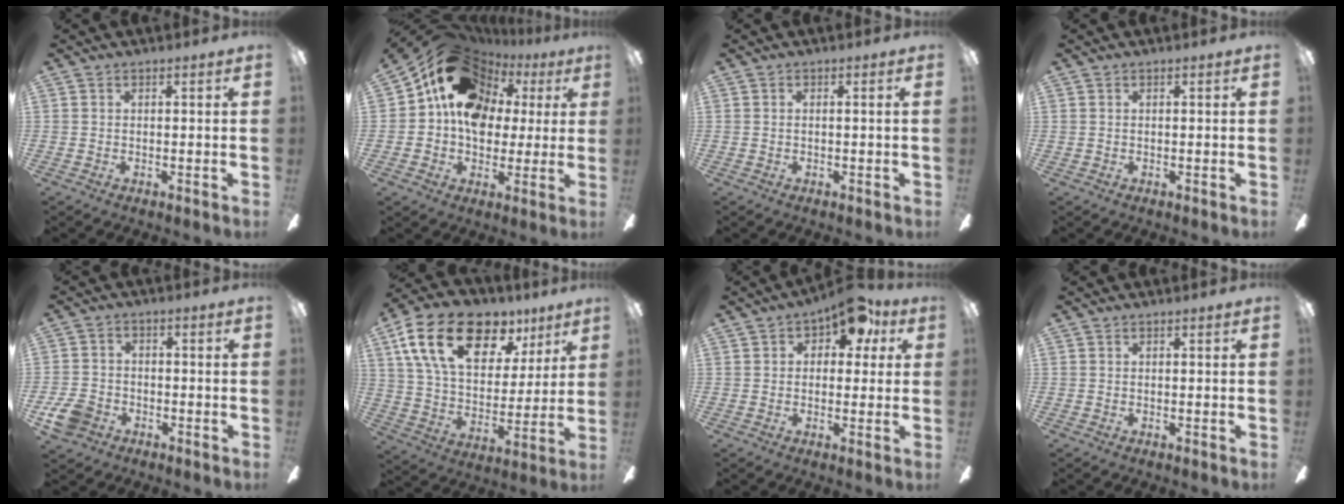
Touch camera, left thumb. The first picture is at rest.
{"total": 18.4, "force": [6.2, 13.8, 10.4], "torque": [-0.183, -0.018, 0.121]}
{"total": 0.6, "force": [0.1, -0.4, 0.5], "torque": [-0.008, -0.002, 0.002]}
{"total": 0.0}
{"total": 7.0, "force": [-3.8, 5.0, 3.1], "torque": [-0.077, 0.023, -0.073]}
{"total": 22.4, "force": [11.7, 13.0, 13.9], "torque": [-0.246, -0.047, 0.207]}
{"total": 9.8, "force": [5.3, 5.6, 5.9], "torque": [-0.071, -0.017, 0.090]}
{"total": 0.0}